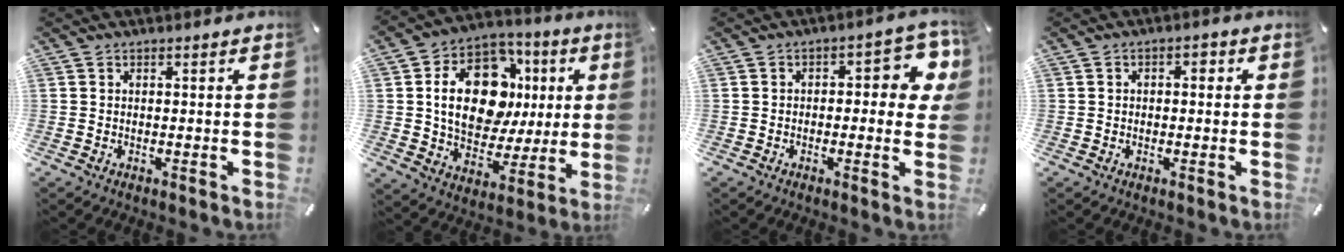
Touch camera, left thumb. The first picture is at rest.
{"total": 19.0, "force": [4.1, 13.8, 12.5], "torque": [-0.207, -0.008, 0.078]}
{"total": 8.2, "force": [1.1, 4.1, 6.9], "torque": [-0.089, -0.007, 0.013]}
{"total": 1.7, "force": [-0.3, 1.3, 1.0], "torque": [-0.013, 0.007, -0.011]}